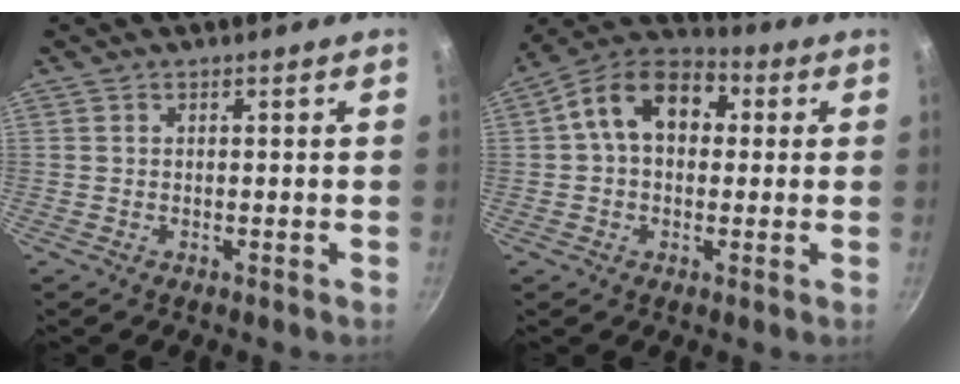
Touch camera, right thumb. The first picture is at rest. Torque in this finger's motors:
{"motor_torque": [-0.04, 2.28, 0.78, -0.60, 0.10]}